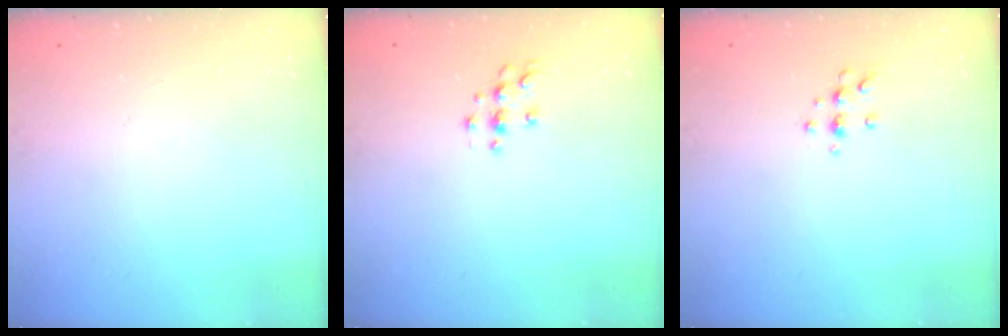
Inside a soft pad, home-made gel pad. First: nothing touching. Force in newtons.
{"total": 4.5, "press": 4.4, "slide": 0.5}
{"total": 5.1, "press": 4.8, "slide": 1.8}